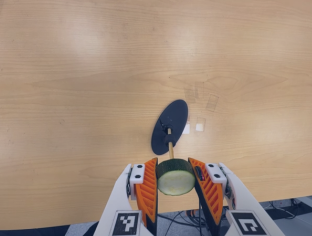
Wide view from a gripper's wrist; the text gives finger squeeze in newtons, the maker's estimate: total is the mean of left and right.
{"total": 10.5, "left": 9.5, "right": 11.5}